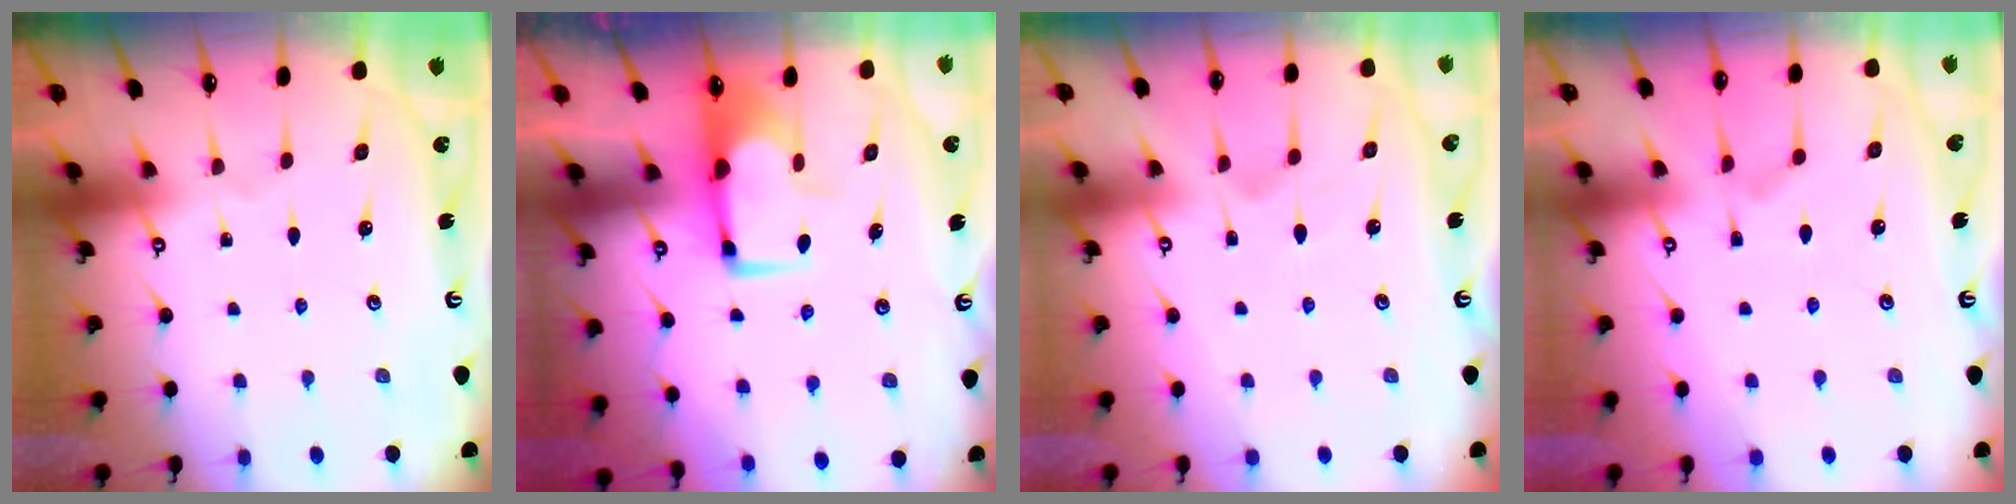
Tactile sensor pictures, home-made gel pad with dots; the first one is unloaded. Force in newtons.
{"total": 2.4, "press": 2.3, "slide": 0.5}
{"total": 2.7, "press": 2.5, "slide": 1.2}
{"total": 3.8, "press": 3.7, "slide": 1.2}